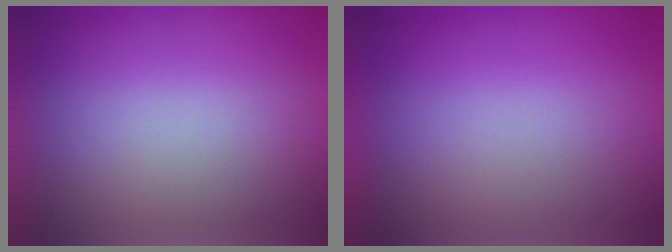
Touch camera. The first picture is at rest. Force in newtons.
{"total": 0.0}